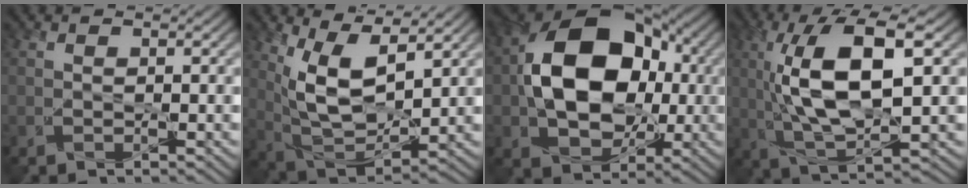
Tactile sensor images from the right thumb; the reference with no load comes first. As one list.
[{"total": 9.5, "force": [4.6, 4.1, 7.2], "torque": [-0.165, -0.006, 0.097]}, {"total": 15.6, "force": [0.6, 11.2, 10.8], "torque": [-0.182, 0.014, 0.012]}, {"total": 12.1, "force": [1.7, 4.4, 11.1], "torque": [-0.222, 0.004, 0.035]}]